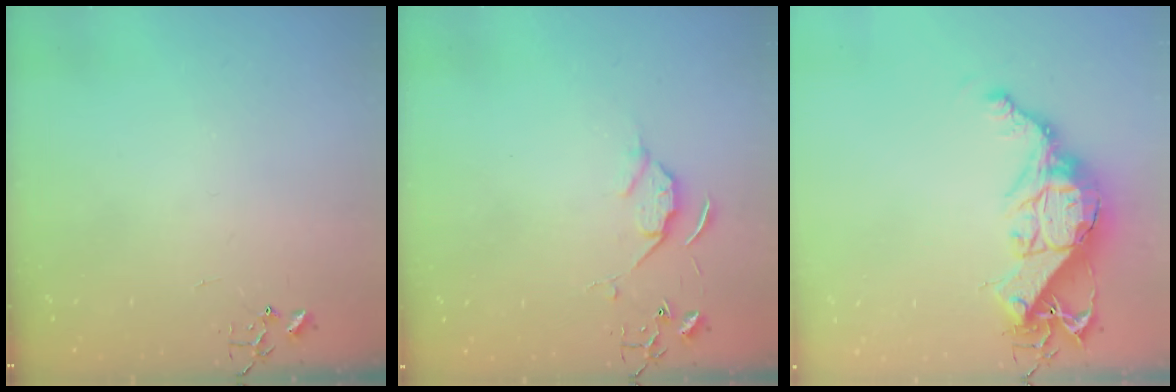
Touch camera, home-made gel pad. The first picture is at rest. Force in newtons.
{"total": 5.7, "press": 5.7, "slide": 0.8}
{"total": 15.3, "press": 15.3, "slide": 1.0}